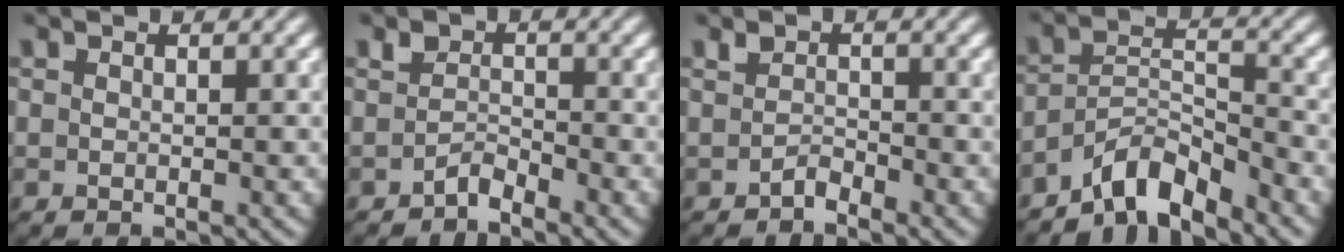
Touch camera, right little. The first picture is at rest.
{"total": 1.8, "force": [-1.8, -0.1, 0.0], "torque": [0.009, -0.007, -0.030]}
{"total": 1.4, "force": [-1.3, -0.4, -0.2], "torque": [0.011, -0.007, -0.020]}
{"total": 6.9, "force": [-4.9, 3.3, 3.5], "torque": [-0.049, -0.024, -0.075]}